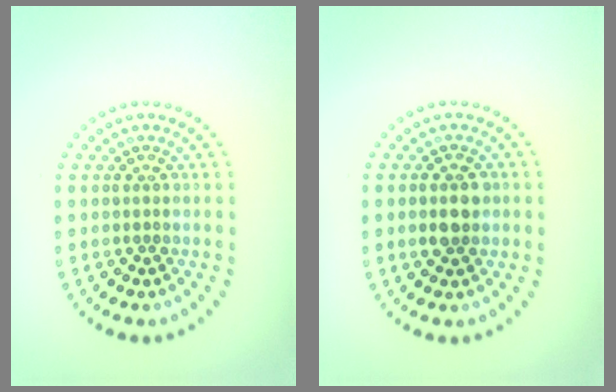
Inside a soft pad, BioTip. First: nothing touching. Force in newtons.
{"total": 2.0, "press": 2.0, "slide": 0.1}